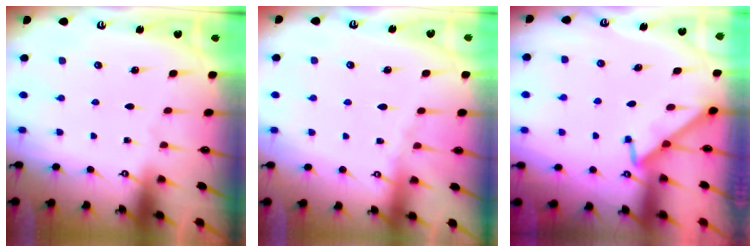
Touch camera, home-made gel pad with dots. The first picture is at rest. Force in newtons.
{"total": 3.3, "press": 3.2, "slide": 0.5}
{"total": 3.3, "press": 3.2, "slide": 0.6}